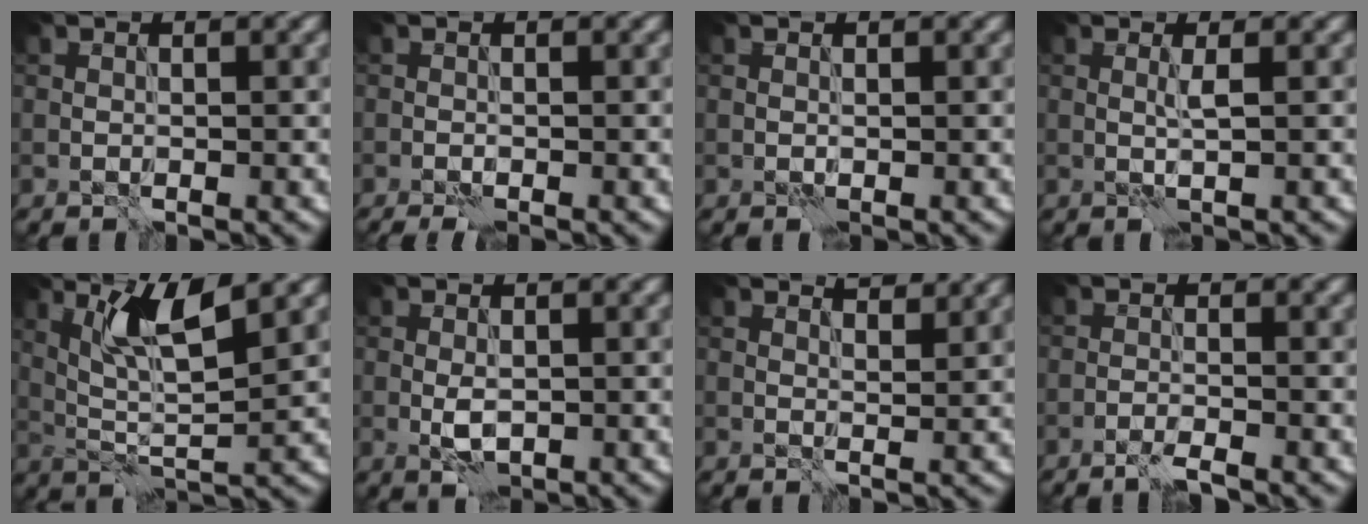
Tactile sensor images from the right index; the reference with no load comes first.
{"total": 1.3, "force": [-1.0, 0.2, 0.9], "torque": [-0.013, 0.000, -0.015]}
{"total": 0.0}
{"total": 0.9, "force": [0.2, -0.2, 0.9], "torque": [-0.023, 0.000, 0.001]}
{"total": 5.5, "force": [2.6, 0.9, 4.8], "torque": [-0.100, -0.007, 0.053]}
{"total": 2.0, "force": [-0.3, 1.0, 1.7], "torque": [-0.033, -0.002, -0.005]}
{"total": 2.0, "force": [1.8, 0.4, 0.8], "torque": [-0.013, -0.009, 0.029]}
{"total": 1.7, "force": [-1.3, 0.1, 1.1], "torque": [-0.018, 0.005, -0.033]}